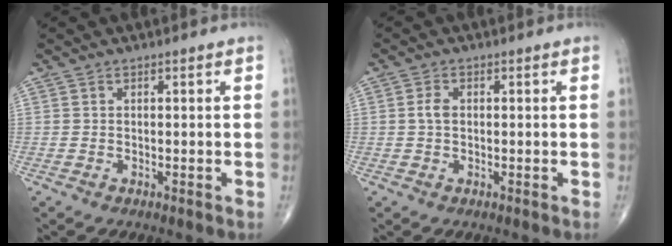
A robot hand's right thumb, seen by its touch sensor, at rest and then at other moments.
{"total": 2.1, "force": [0.1, 1.4, 1.6], "torque": [-0.032, 0.004, -0.001]}